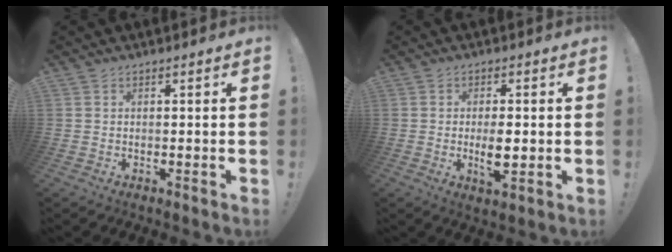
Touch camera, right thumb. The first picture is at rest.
{"total": 6.0, "force": [-0.8, 2.3, 5.5], "torque": [-0.106, -0.006, -0.016]}